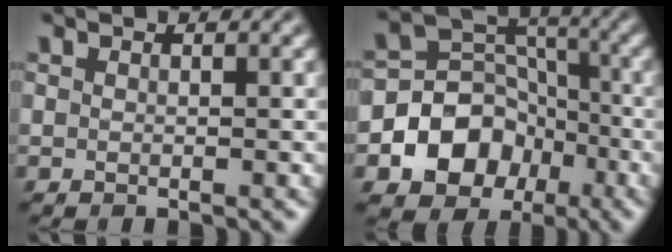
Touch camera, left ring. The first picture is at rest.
{"total": 8.1, "force": [-3.1, 6.6, 3.5], "torque": [-0.045, 0.006, -0.074]}